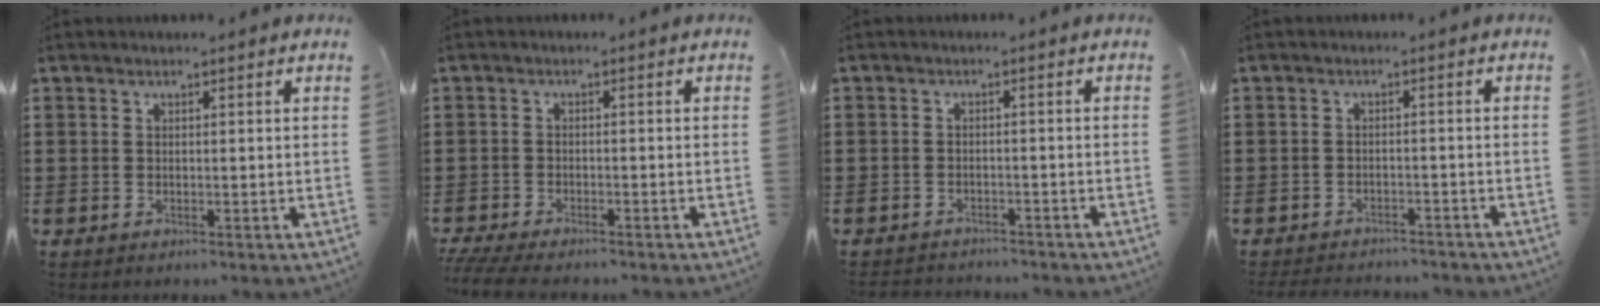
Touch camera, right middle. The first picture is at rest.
{"total": 2.7, "force": [-2.6, 0.1, 0.9], "torque": [-0.038, -0.009, -0.059]}
{"total": 2.0, "force": [-1.9, 0.4, -0.3], "torque": [-0.001, -0.001, -0.045]}
{"total": 2.4, "force": [-2.3, 0.2, 0.0], "torque": [-0.007, -0.003, -0.051]}